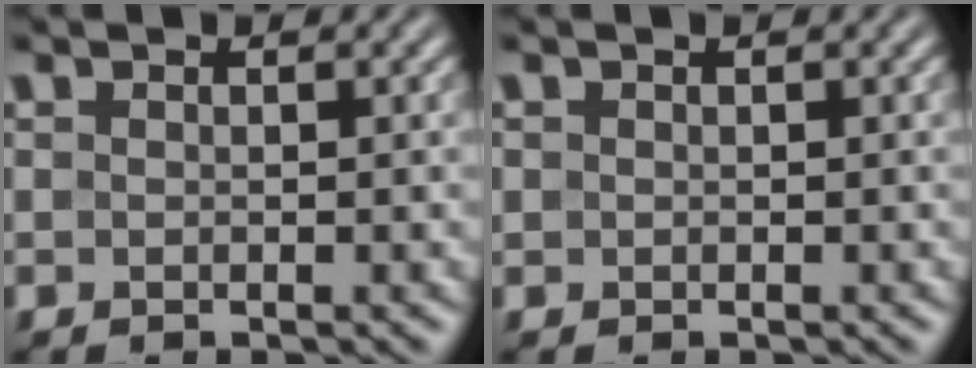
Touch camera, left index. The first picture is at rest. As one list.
[{"total": 0.0}]